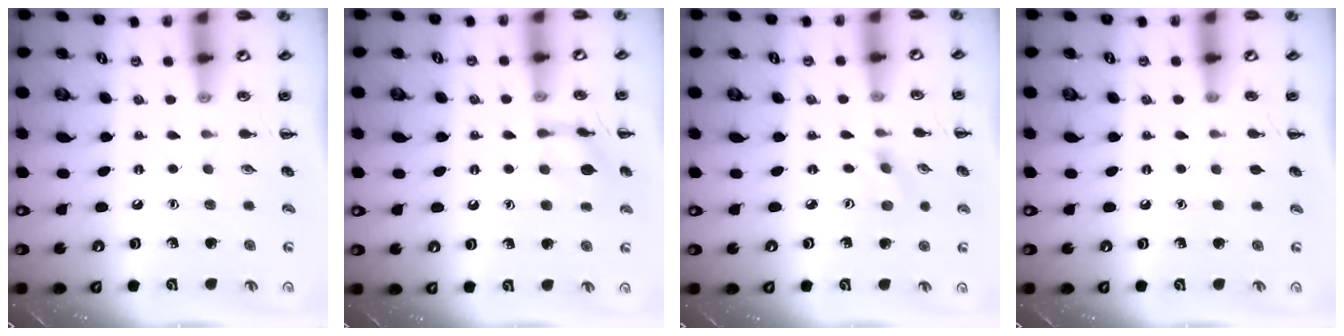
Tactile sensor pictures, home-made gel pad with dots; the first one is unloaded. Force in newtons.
{"total": 9.7, "press": 9.7, "slide": 0.6}
{"total": 1.9, "press": 1.7, "slide": 0.8}
{"total": 0.0}